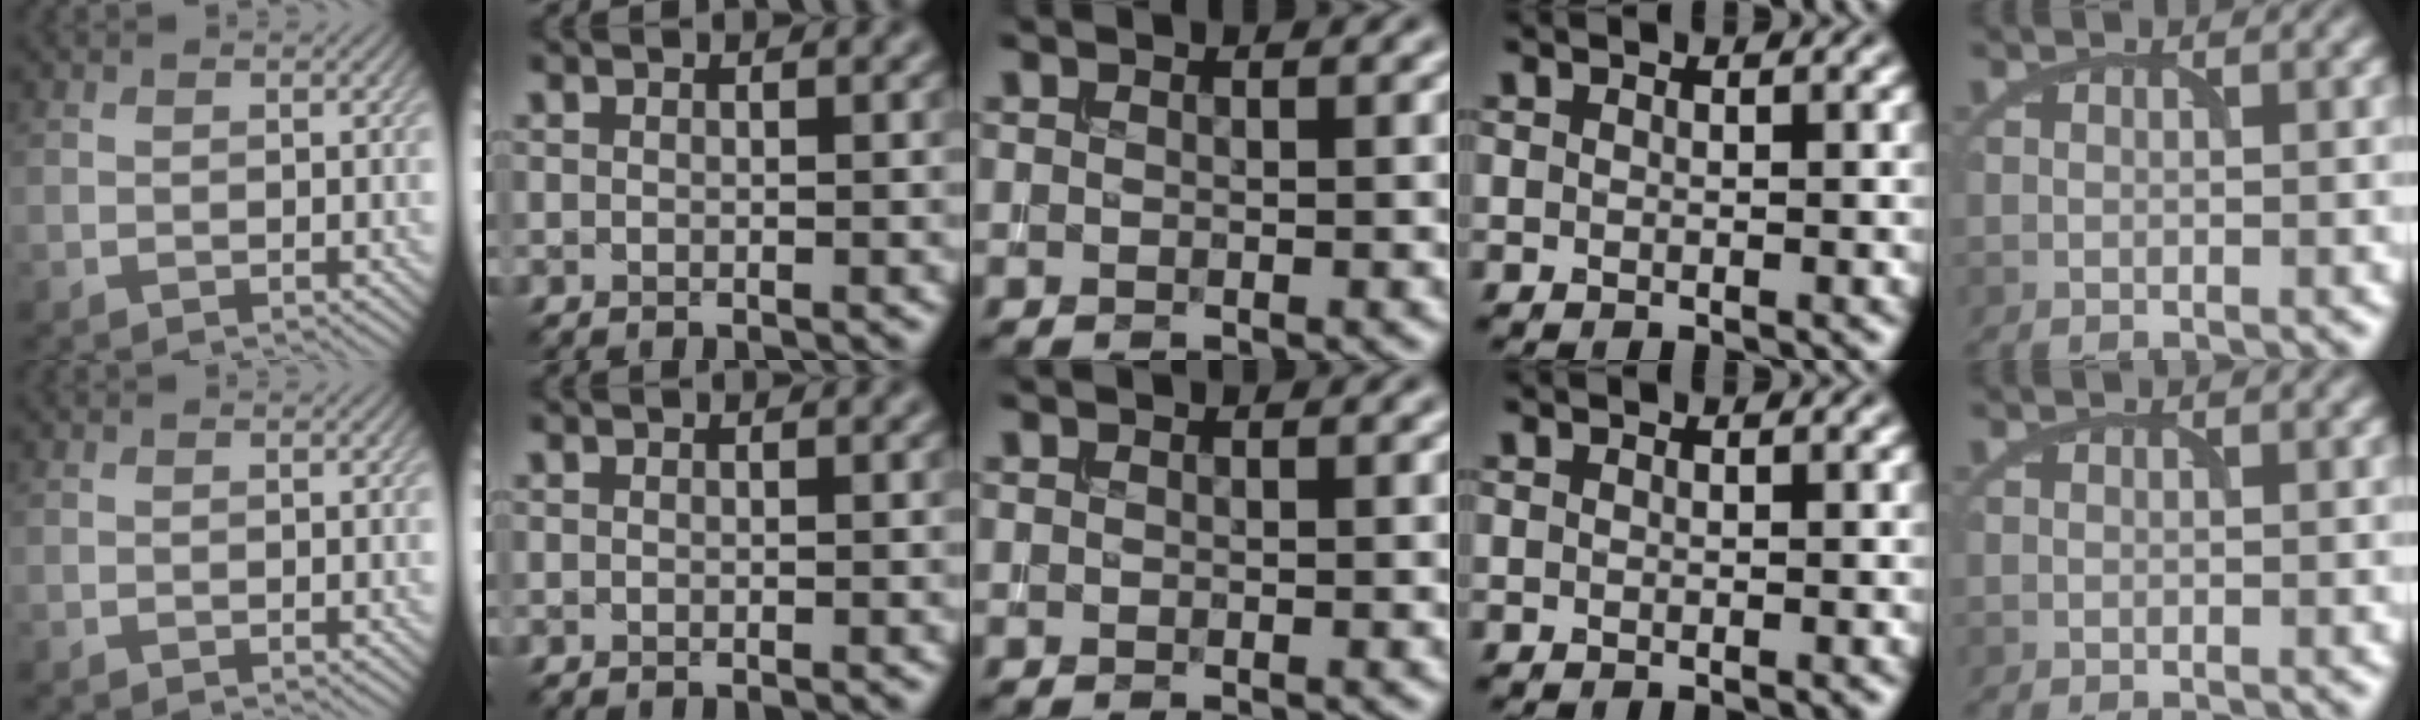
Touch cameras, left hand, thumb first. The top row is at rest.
{}